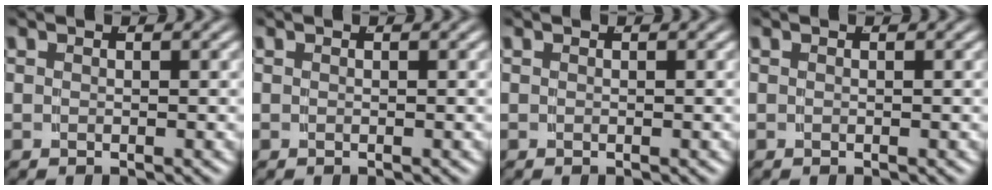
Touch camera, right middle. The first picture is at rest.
{"total": 0.0}
{"total": 0.0}
{"total": 0.0}